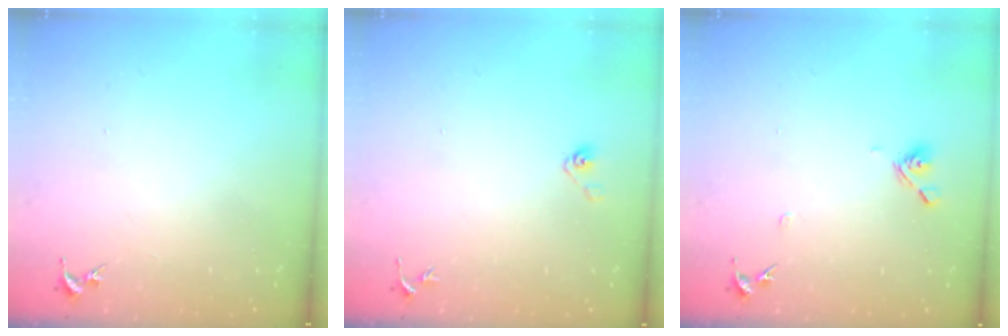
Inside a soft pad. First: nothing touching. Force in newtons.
{"total": 4.0, "press": 3.3, "slide": 2.2}
{"total": 7.5, "press": 7.3, "slide": 1.6}